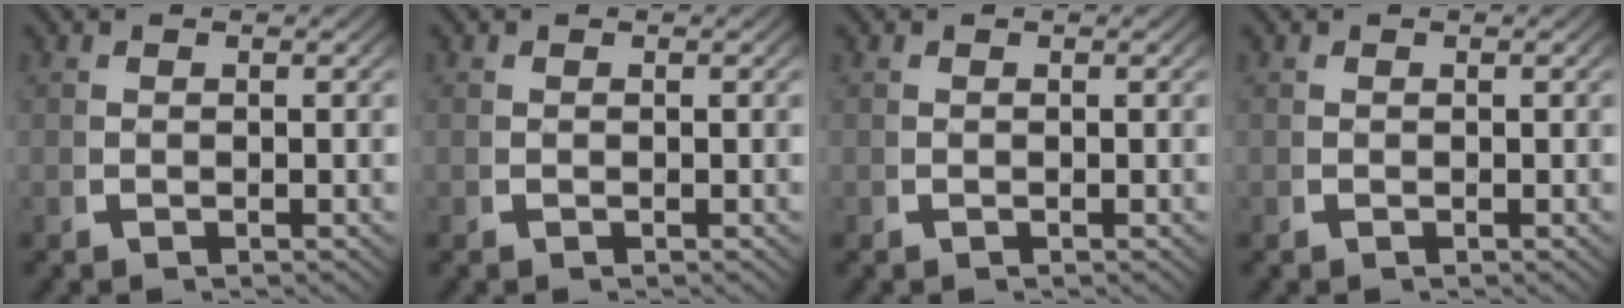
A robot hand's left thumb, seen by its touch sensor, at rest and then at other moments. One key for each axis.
{"total": 0.0}
{"total": 0.0}
{"total": 0.0}